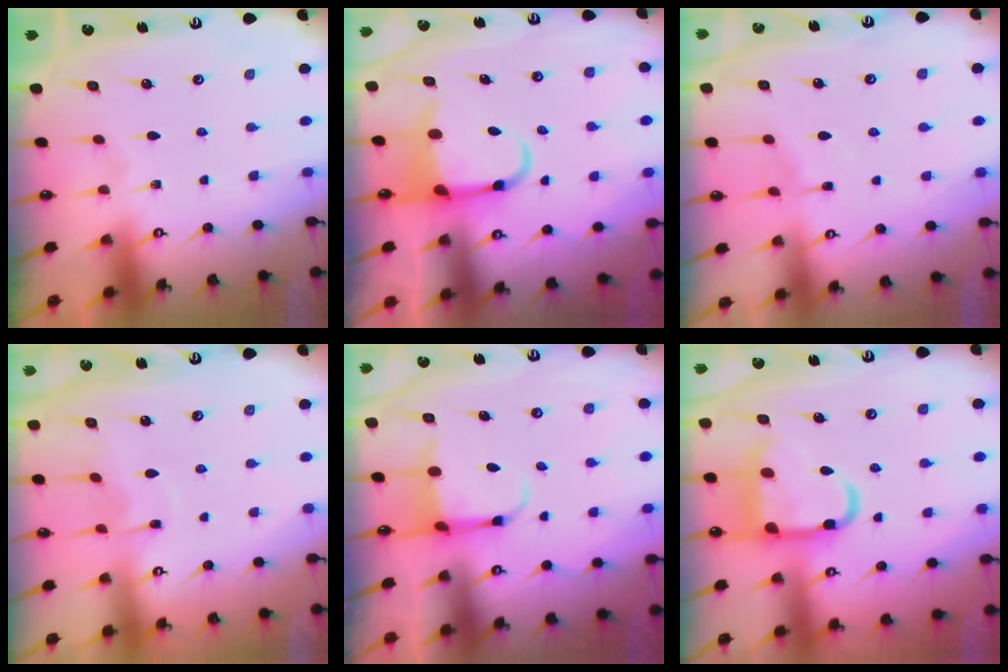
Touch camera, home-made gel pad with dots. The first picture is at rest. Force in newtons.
{"total": 5.4, "press": 5.3, "slide": 1.2}
{"total": 4.7, "press": 4.6, "slide": 0.6}
{"total": 3.4, "press": 3.4, "slide": 0.3}
{"total": 4.0, "press": 3.8, "slide": 1.0}
{"total": 15.0, "press": 14.9, "slide": 1.4}